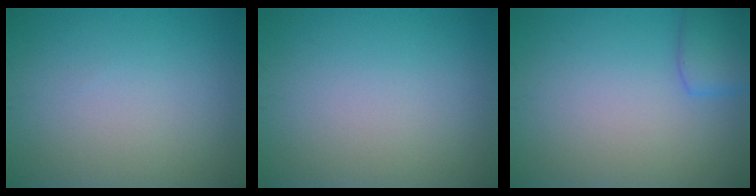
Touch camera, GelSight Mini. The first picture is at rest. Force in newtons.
{"total": 0.0}
{"total": 2.7, "press": 2.6, "slide": 0.2}